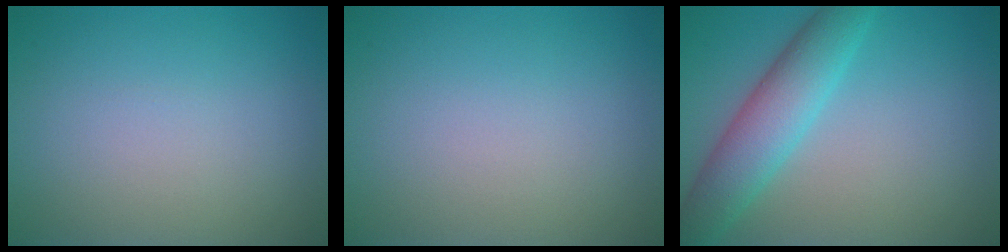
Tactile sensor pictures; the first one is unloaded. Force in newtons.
{"total": 0.0}
{"total": 5.4, "press": 5.4, "slide": 0.1}